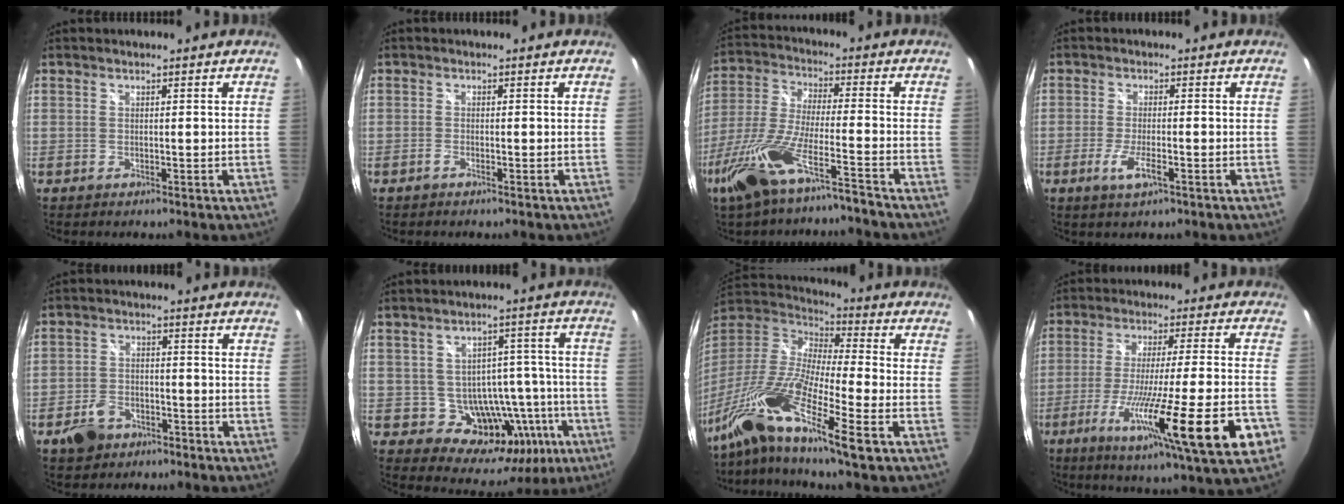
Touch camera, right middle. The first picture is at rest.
{"total": 0.9, "force": [-0.8, 0.3, 0.4], "torque": [-0.013, -0.001, -0.018]}
{"total": 13.7, "force": [-9.6, 1.4, 9.6], "torque": [-0.211, -0.023, -0.184]}
{"total": 4.1, "force": [-1.8, 0.7, 3.6], "torque": [-0.079, -0.009, -0.037]}
{"total": 6.7, "force": [-4.5, 4.2, 2.6], "torque": [-0.071, 0.012, -0.069]}
{"total": 14.9, "force": [-5.2, 11.3, 8.2], "torque": [-0.119, 0.026, -0.041]}
{"total": 20.0, "force": [-12.0, 2.3, 15.9], "torque": [-0.303, -0.038, -0.240]}
{"total": 22.5, "force": [-10.2, 0.4, 20.1], "torque": [-0.330, -0.079, -0.158]}